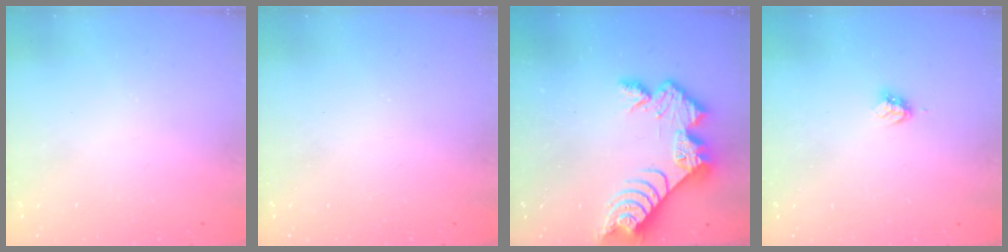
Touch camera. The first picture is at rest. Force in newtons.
{"total": 0.0}
{"total": 12.1, "press": 12.1, "slide": 0.8}
{"total": 3.6, "press": 3.6, "slide": 0.7}